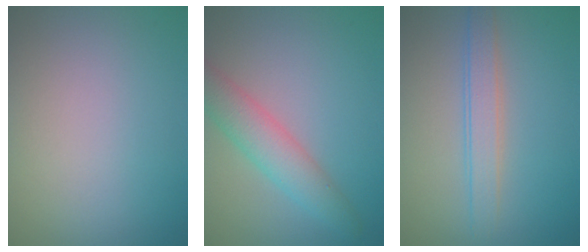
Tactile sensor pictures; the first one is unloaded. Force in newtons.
{"total": 4.2, "press": 4.2, "slide": 0.1}
{"total": 2.5, "press": 2.5, "slide": 0.1}